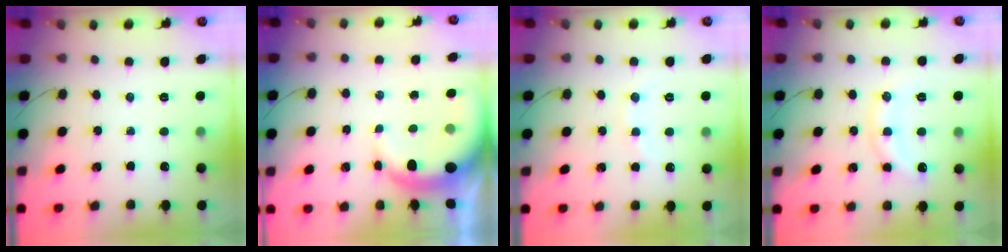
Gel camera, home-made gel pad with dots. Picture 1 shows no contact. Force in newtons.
{"total": 7.3, "press": 7.2, "slide": 1.2}
{"total": 7.1, "press": 7.0, "slide": 1.3}
{"total": 11.8, "press": 11.8, "slide": 0.8}